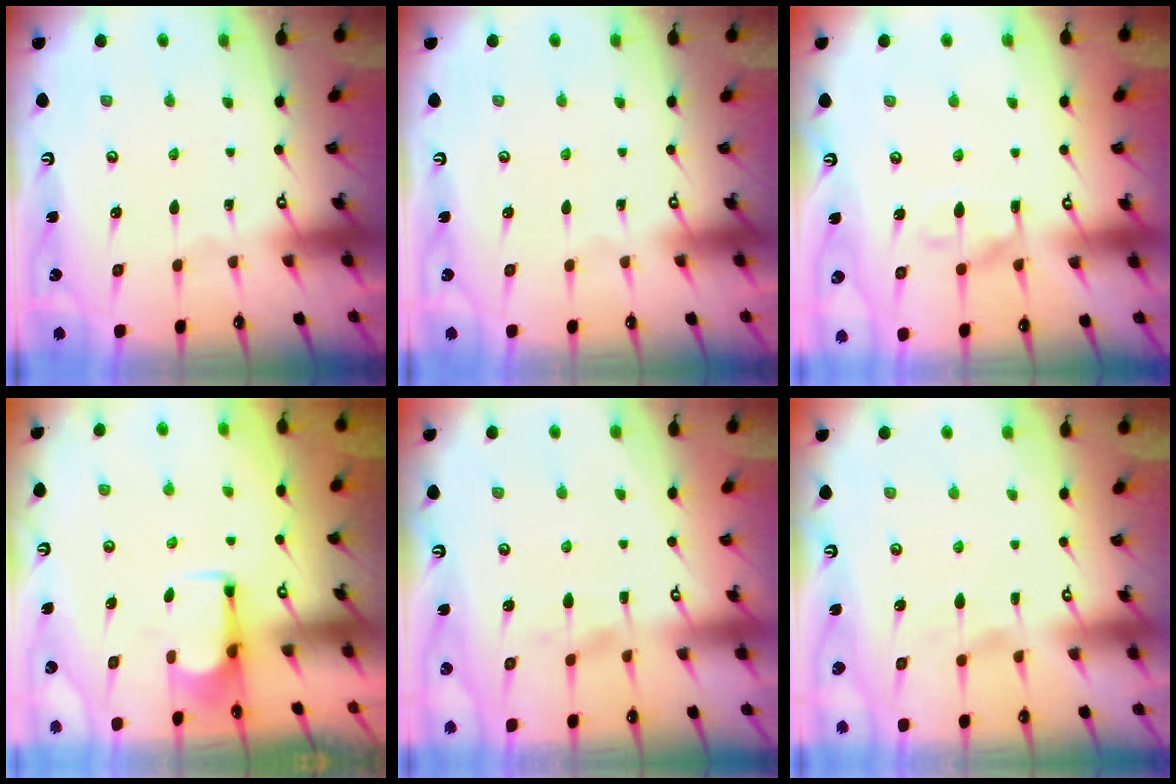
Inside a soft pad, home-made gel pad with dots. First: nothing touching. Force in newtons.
{"total": 0.0}
{"total": 9.1, "press": 9.0, "slide": 1.0}
{"total": 2.7, "press": 2.5, "slide": 1.1}
{"total": 1.1, "press": 0.6, "slide": 0.9}
{"total": 2.0, "press": 1.6, "slide": 1.1}